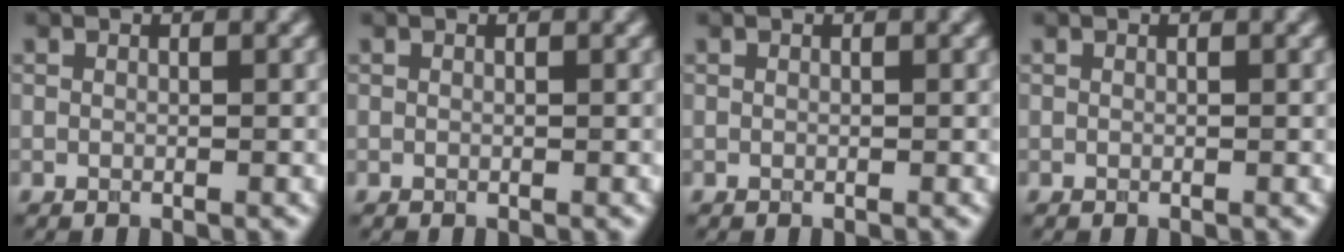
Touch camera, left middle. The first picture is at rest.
{"total": 0.0}
{"total": 0.0}
{"total": 0.0}